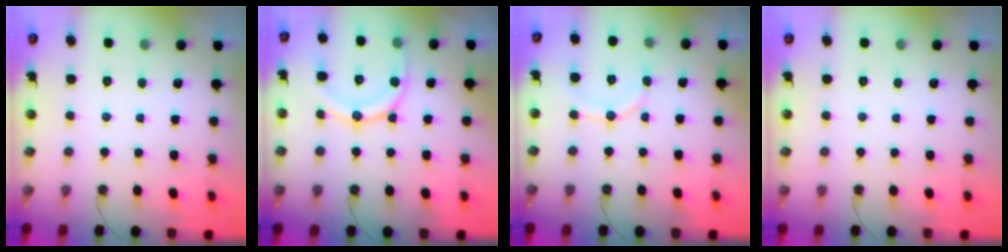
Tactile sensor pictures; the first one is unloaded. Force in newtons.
{"total": 12.5, "press": 12.5, "slide": 0.7}
{"total": 8.4, "press": 8.2, "slide": 1.6}
{"total": 0.0}